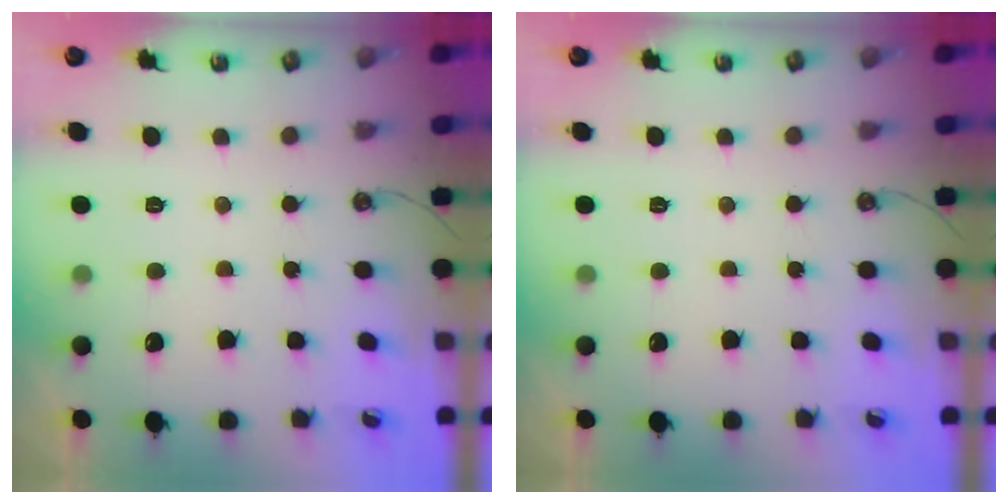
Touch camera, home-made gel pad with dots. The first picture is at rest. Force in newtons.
{"total": 0.0}